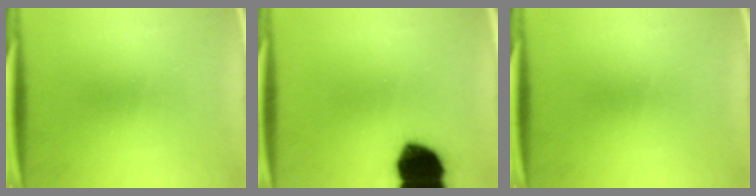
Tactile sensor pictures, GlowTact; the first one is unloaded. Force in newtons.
{"total": 18.0}
{"total": 0.0}